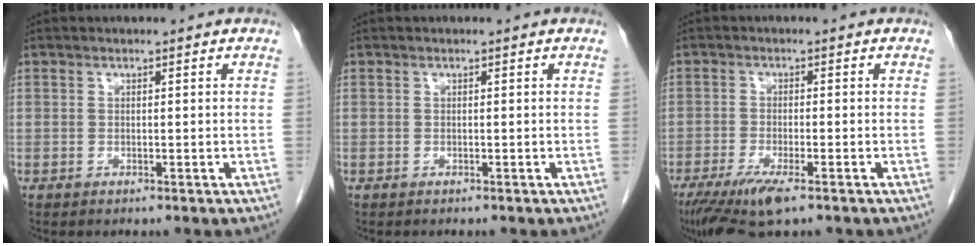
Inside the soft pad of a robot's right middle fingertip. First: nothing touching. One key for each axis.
{"total": 0.0}
{"total": 7.1, "fx": -4.5, "fy": 1.2, "fz": 5.3, "tx": -0.098, "ty": -0.019, "tz": -0.076}